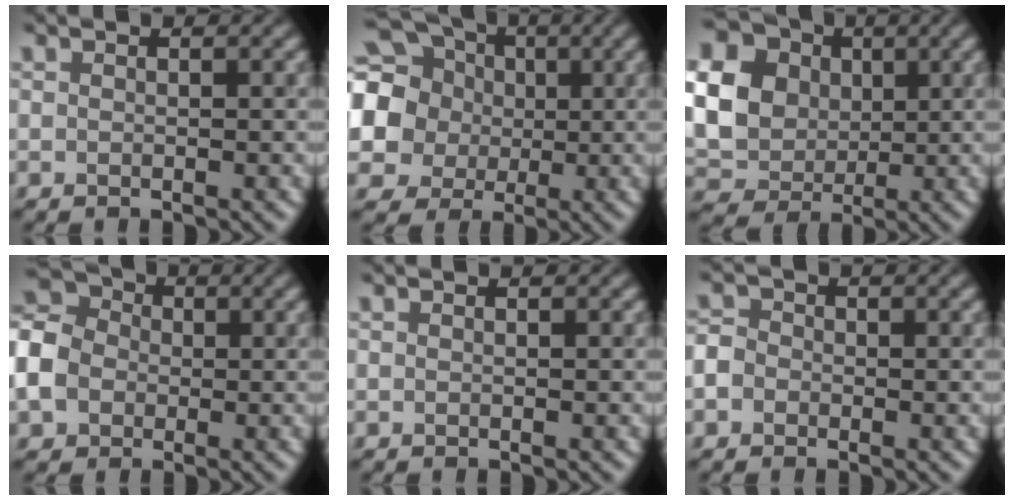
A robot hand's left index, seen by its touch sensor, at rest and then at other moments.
{"total": 14.4, "force": [2.5, 13.1, 5.5], "torque": [-0.168, 0.025, 0.018]}
{"total": 15.6, "force": [3.4, 13.6, 7.0], "torque": [-0.204, 0.006, 0.055]}
{"total": 7.3, "force": [-1.7, 5.9, 3.9], "torque": [-0.101, -0.010, -0.039]}
{"total": 0.0}
{"total": 2.3, "force": [-0.5, 2.0, 0.9], "torque": [-0.005, 0.008, -0.021]}